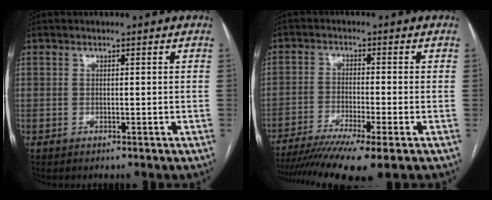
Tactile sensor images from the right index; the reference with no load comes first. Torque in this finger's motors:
{"motor_torque": [1.55, -0.59, 0.62, 0.13]}